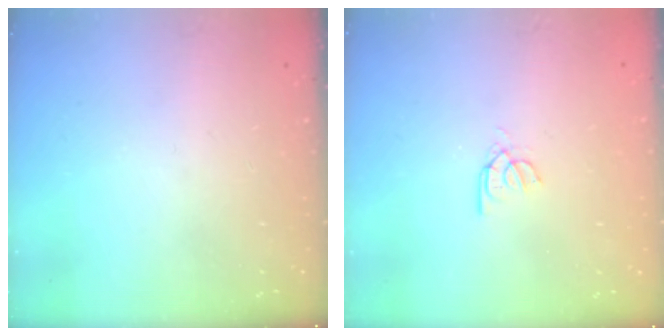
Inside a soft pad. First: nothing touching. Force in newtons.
{"total": 2.6, "press": 2.6, "slide": 0.2}